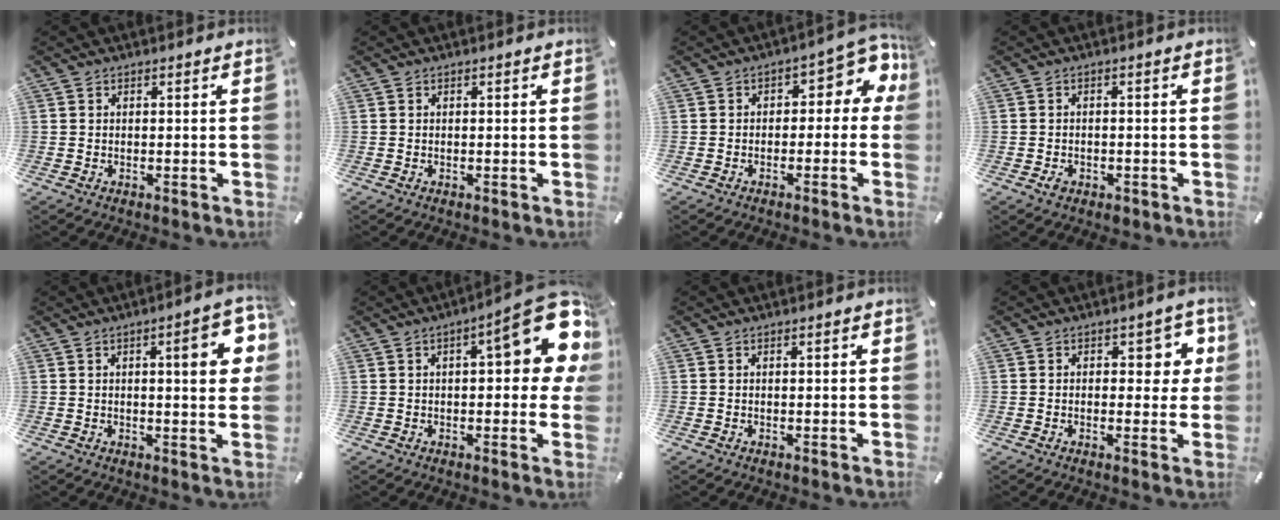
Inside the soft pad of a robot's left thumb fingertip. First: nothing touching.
{"total": 0.0}
{"total": 7.8, "force": [1.8, 4.4, 6.1], "torque": [-0.079, -0.012, 0.026]}
{"total": 2.3, "force": [-1.1, 1.7, 1.2], "torque": [-0.020, 0.006, -0.020]}
{"total": 11.1, "force": [2.7, 2.8, 10.4], "torque": [-0.132, -0.010, 0.035]}
{"total": 18.7, "force": [6.1, 6.6, 16.4], "torque": [-0.200, -0.039, 0.093]}
{"total": 1.1, "force": [0.1, 0.2, 1.0], "torque": [-0.019, 0.000, 0.001]}
{"total": 6.6, "force": [1.5, 3.9, 5.1], "torque": [-0.046, -0.006, 0.017]}